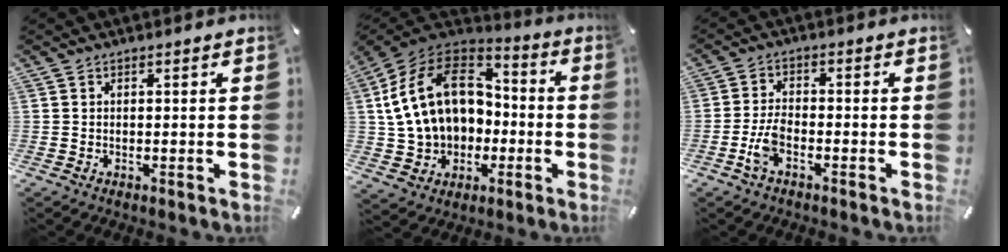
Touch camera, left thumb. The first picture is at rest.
{"total": 20.1, "force": [1.2, 15.9, 12.2], "torque": [-0.245, 0.011, 0.031]}
{"total": 5.2, "force": [-2.4, 2.5, 3.9], "torque": [-0.090, 0.004, -0.048]}